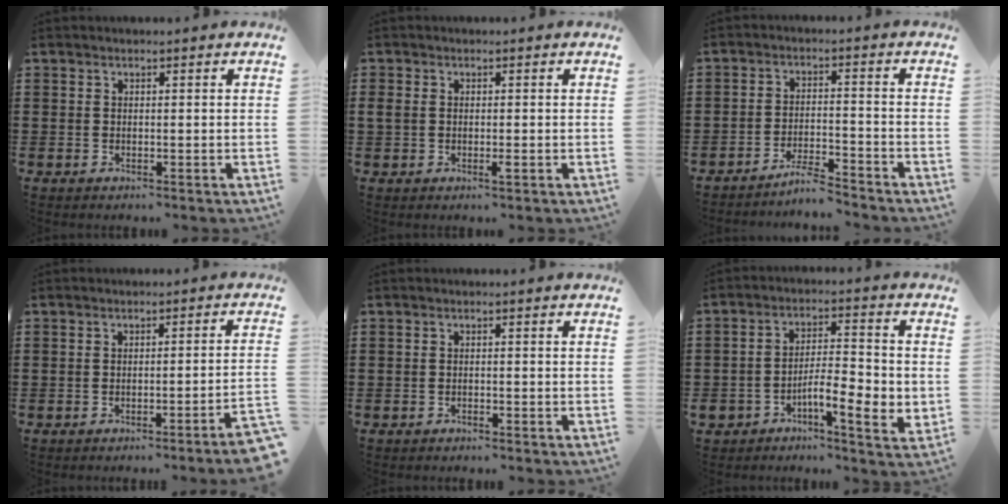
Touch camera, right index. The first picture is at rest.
{"total": 1.7, "force": [-0.1, 1.0, 1.4], "torque": [-0.043, -0.004, -0.007]}
{"total": 4.6, "force": [-4.3, 0.1, 1.5], "torque": [-0.035, -0.003, -0.086]}
{"total": 2.5, "force": [-1.9, -0.4, 1.6], "torque": [-0.027, -0.007, -0.037]}
{"total": 0.5, "force": [-0.5, 0.1, -0.1], "torque": [0.000, -0.001, -0.010]}
{"total": 7.0, "force": [-2.7, 2.3, 6.0], "torque": [-0.100, -0.004, -0.051]}